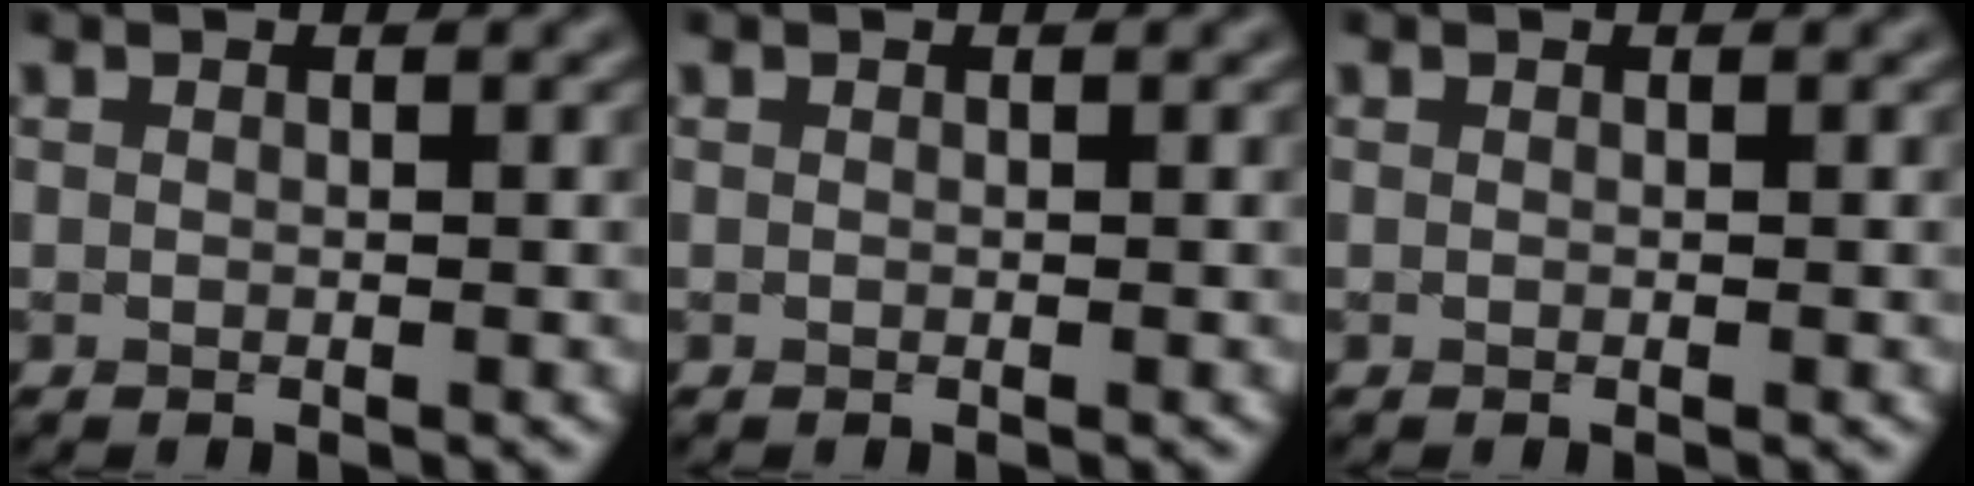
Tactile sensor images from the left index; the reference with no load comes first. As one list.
[{"total": 0.0}, {"total": 0.0}]